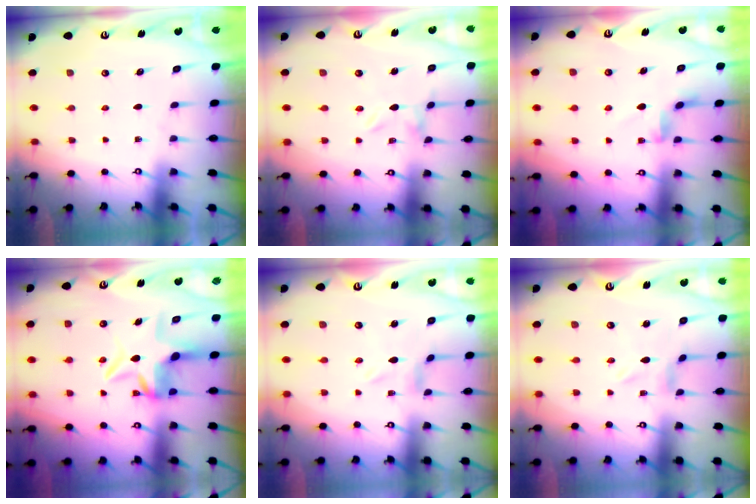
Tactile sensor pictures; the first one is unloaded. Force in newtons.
{"total": 0.0}
{"total": 2.9, "press": 2.8, "slide": 0.5}
{"total": 6.2, "press": 6.1, "slide": 0.7}
{"total": 0.5, "press": 0.5, "slide": 0.2}
{"total": 0.5, "press": 0.5, "slide": 0.2}